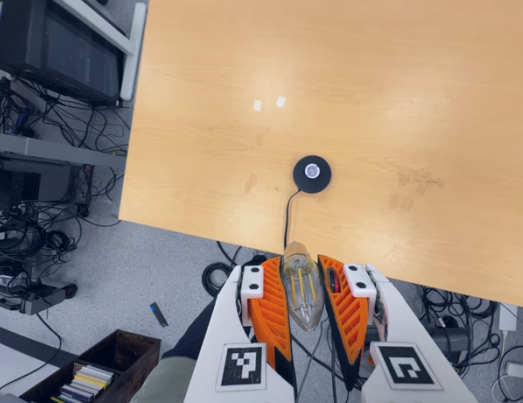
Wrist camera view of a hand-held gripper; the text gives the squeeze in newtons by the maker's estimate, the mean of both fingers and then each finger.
{"total": 20.7, "left": 22.5, "right": 18.8}